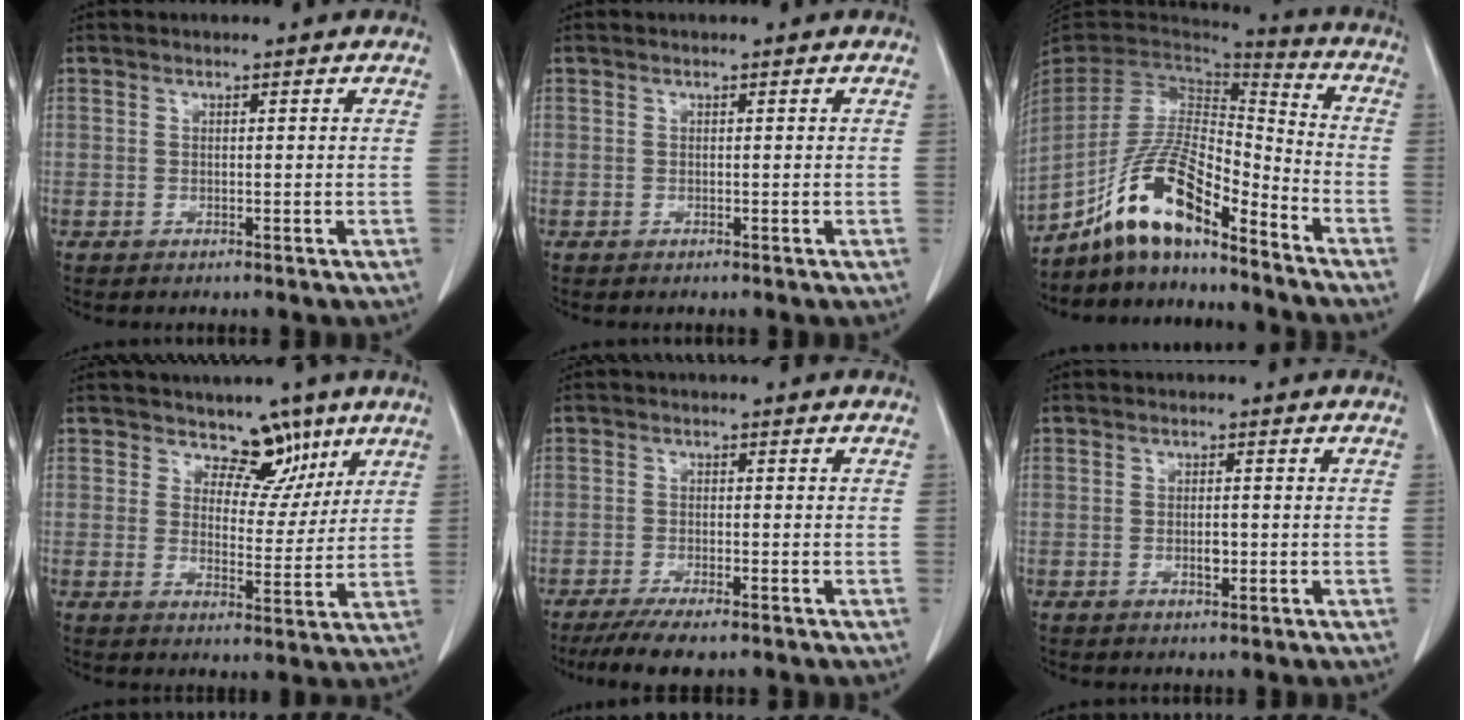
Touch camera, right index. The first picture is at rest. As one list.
[{"total": 0.0}, {"total": 14.0, "force": [-10.0, 3.1, 9.3], "torque": [-0.186, 0.017, -0.182]}, {"total": 5.9, "force": [4.2, 3.7, 1.8], "torque": [-0.004, -0.007, 0.065]}, {"total": 7.3, "force": [-5.6, 1.4, 4.4], "torque": [-0.067, -0.014, -0.088]}, {"total": 1.8, "force": [-0.4, 0.7, 1.6], "torque": [-0.027, 0.001, -0.003]}]